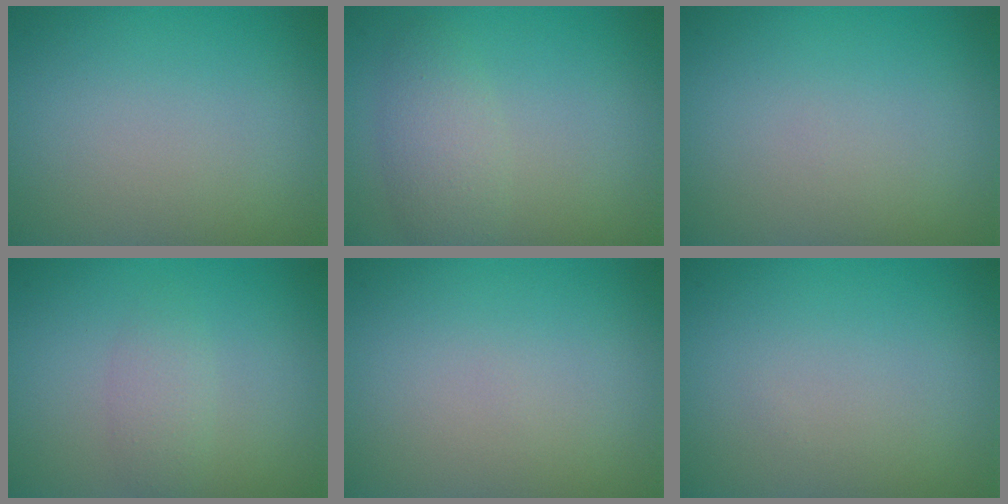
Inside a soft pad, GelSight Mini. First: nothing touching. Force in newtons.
{"total": 2.7, "press": 2.7, "slide": 0.0}
{"total": 0.0}
{"total": 1.5, "press": 1.5, "slide": 0.0}
{"total": 0.0}
{"total": 0.0}